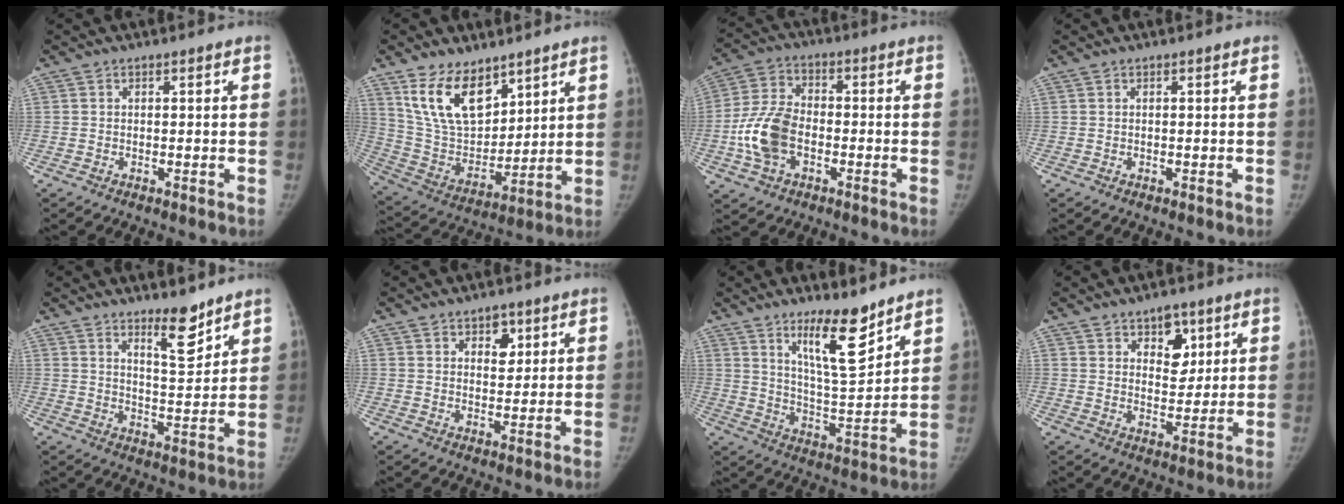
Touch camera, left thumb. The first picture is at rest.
{"total": 15.7, "force": [9.8, 8.7, 8.8], "torque": [-0.120, -0.055, 0.204]}
{"total": 11.5, "force": [-2.8, 7.5, 8.2], "torque": [-0.162, 0.022, -0.057]}
{"total": 0.0}
{"total": 7.6, "force": [5.7, 2.1, 4.5], "torque": [-0.051, -0.052, 0.092]}
{"total": 3.1, "force": [1.6, 2.1, 1.7], "torque": [-0.006, -0.008, 0.024]}
{"total": 12.2, "force": [8.4, 2.8, 8.4], "torque": [-0.120, -0.075, 0.151]}
{"total": 7.3, "force": [3.7, 4.8, 4.0], "torque": [-0.022, -0.022, 0.058]}